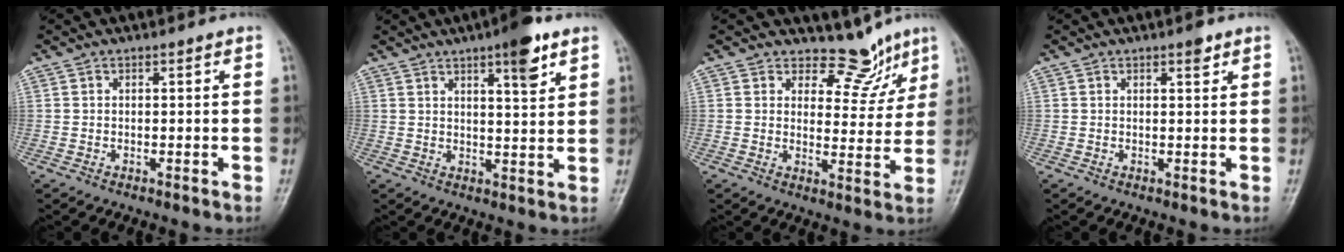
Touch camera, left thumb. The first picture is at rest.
{"total": 7.8, "force": [4.5, 1.8, 6.1], "torque": [-0.079, -0.023, 0.064]}
{"total": 7.5, "force": [6.3, 4.0, 1.2], "torque": [0.019, -0.052, 0.086]}
{"total": 1.7, "force": [1.1, 0.6, 1.1], "torque": [-0.011, -0.004, 0.014]}